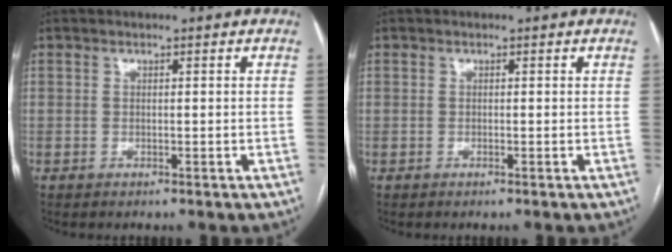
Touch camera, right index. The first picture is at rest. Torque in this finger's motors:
{"motor_torque": [-1.13, 1.00, -1.05, -0.21]}